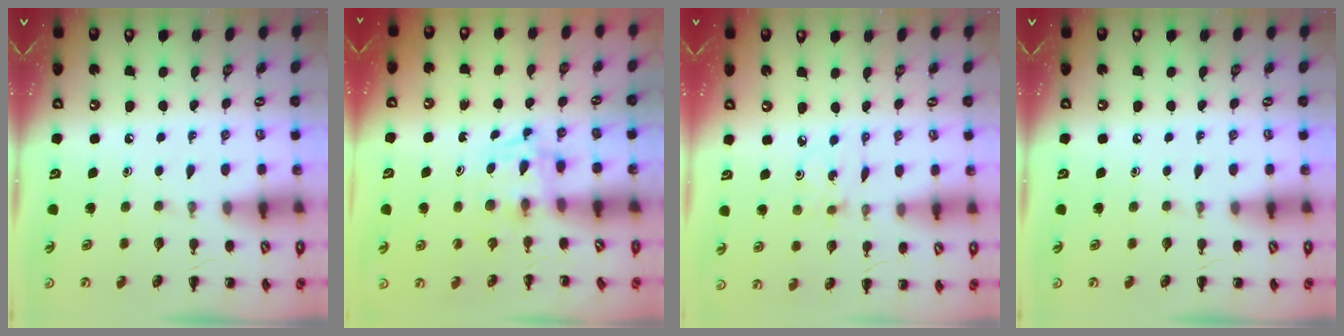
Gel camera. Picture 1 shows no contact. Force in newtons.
{"total": 4.0, "press": 3.9, "slide": 0.5}
{"total": 1.0, "press": 0.9, "slide": 0.3}
{"total": 0.0}